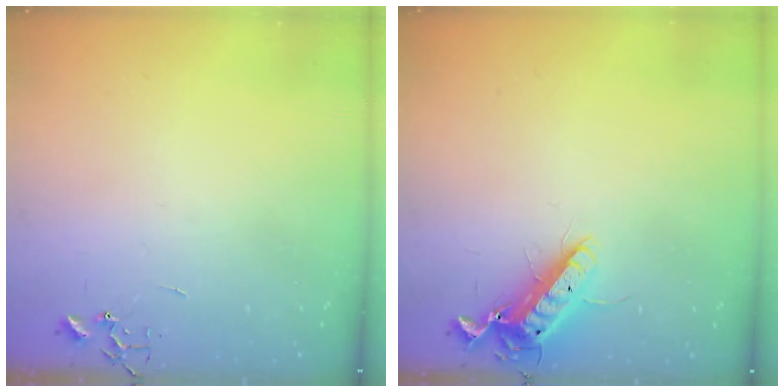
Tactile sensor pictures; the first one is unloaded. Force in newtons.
{"total": 12.5, "press": 12.4, "slide": 1.6}